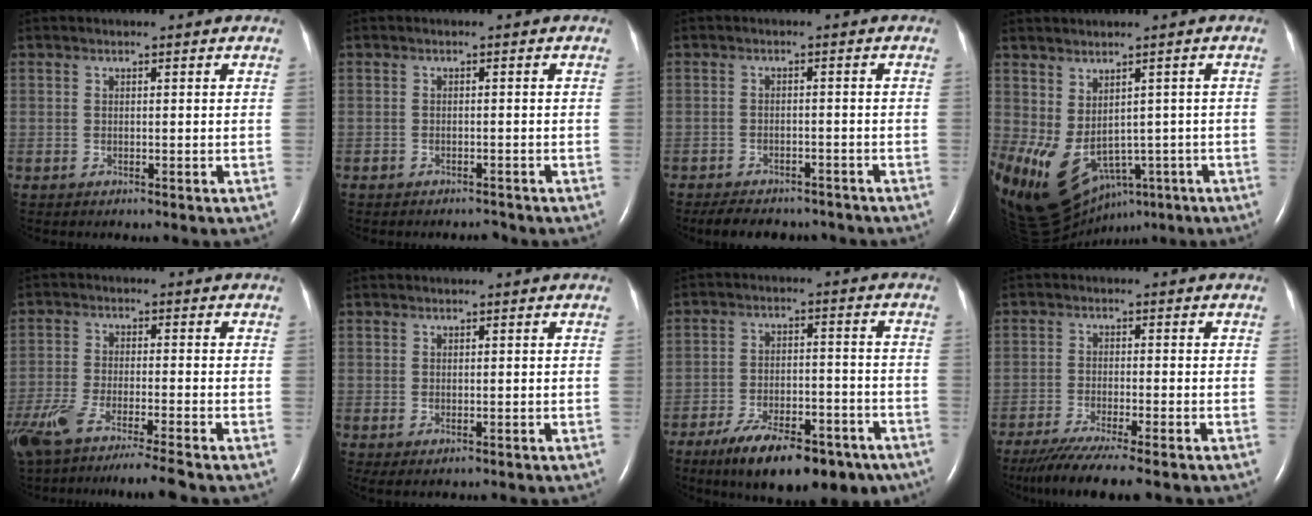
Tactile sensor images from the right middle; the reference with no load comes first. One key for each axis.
{"total": 1.3, "fx": -1.1, "fy": 0.7, "fz": 0.2, "tx": -0.004, "ty": 0.002, "tz": -0.015}
{"total": 9.0, "fx": -7.9, "fy": 3.5, "fz": 2.5, "tx": -0.045, "ty": -0.001, "tz": -0.098}
{"total": 18.7, "fx": -9.2, "fy": 10.7, "fz": 12.3, "tx": -0.267, "ty": -0.033, "tz": -0.118}
{"total": 12.1, "fx": -9.3, "fy": 0.0, "fz": 7.6, "tx": -0.139, "ty": -0.029, "tz": -0.157}
{"total": 1.0, "fx": 0.2, "fy": 0.5, "fz": 0.8, "tx": -0.023, "ty": -0.006, "tz": 0.011}
{"total": 15.9, "fx": -10.9, "fy": 6.1, "fz": 9.8, "tx": -0.130, "ty": 0.004, "tz": -0.164}
{"total": 8.4, "fx": -6.7, "fy": -0.1, "fz": 5.0, "tx": -0.082, "ty": -0.023, "tz": -0.109}